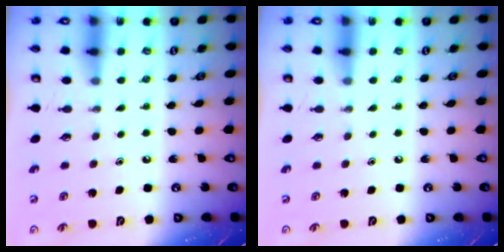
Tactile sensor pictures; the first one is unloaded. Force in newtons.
{"total": 0.0}